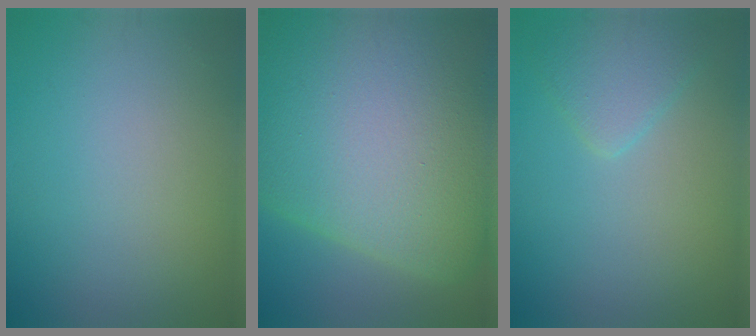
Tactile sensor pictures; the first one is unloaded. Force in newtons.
{"total": 22.3, "press": 22.3, "slide": 0.8}
{"total": 2.5, "press": 2.5, "slide": 0.2}